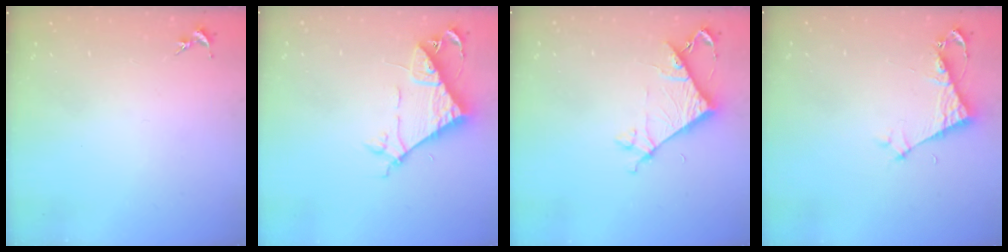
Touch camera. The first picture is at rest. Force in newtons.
{"total": 8.1, "press": 8.0, "slide": 0.7}
{"total": 7.2, "press": 7.2, "slide": 0.4}
{"total": 4.9, "press": 4.9, "slide": 0.2}